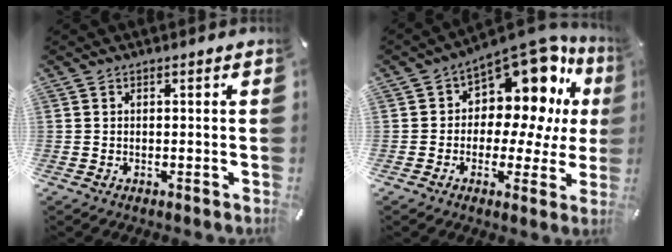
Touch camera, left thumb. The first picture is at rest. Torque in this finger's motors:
{"motor_torque": [0.70, 0.63, 0.79, 0.48, 0.13]}